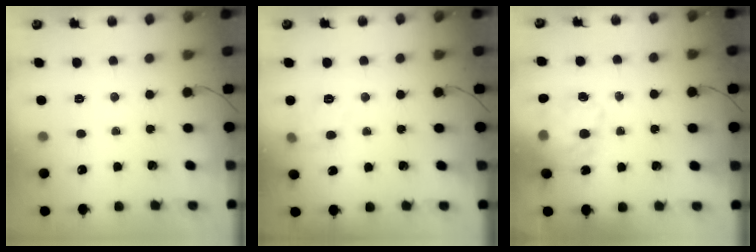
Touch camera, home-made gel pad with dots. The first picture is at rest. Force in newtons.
{"total": 8.5, "press": 8.5, "slide": 1.0}
{"total": 19.4, "press": 19.1, "slide": 3.4}